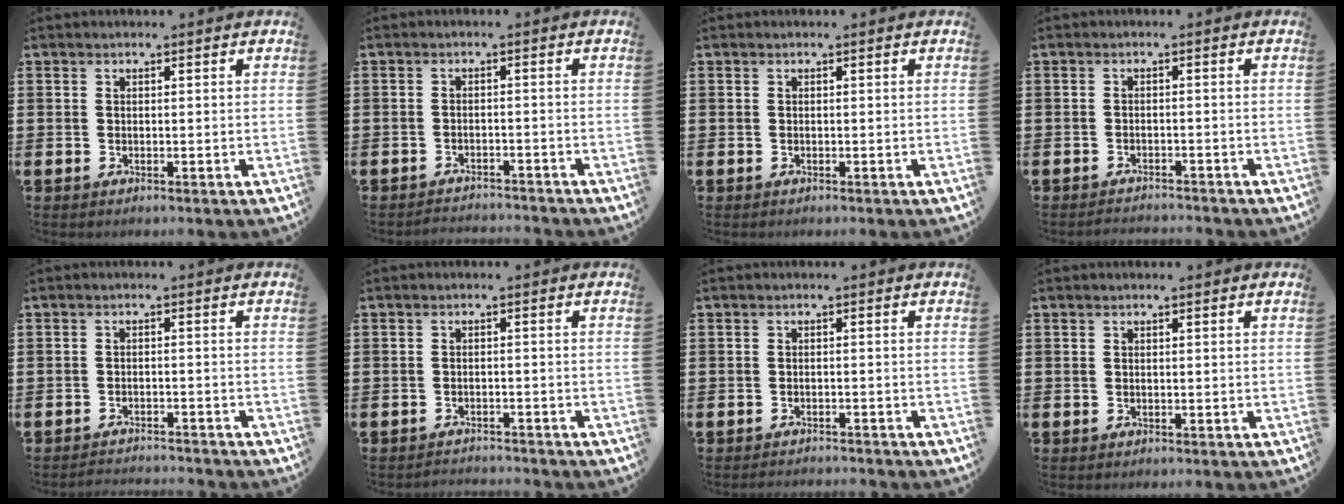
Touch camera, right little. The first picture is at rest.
{"total": 1.7, "force": [-1.7, 0.0, -0.2], "torque": [-0.003, 0.003, -0.037]}
{"total": 0.0}
{"total": 1.3, "force": [-1.3, -0.1, -0.1], "torque": [-0.001, 0.003, -0.027]}
{"total": 1.8, "force": [-1.8, -0.1, -0.1], "torque": [-0.002, 0.005, -0.038]}
{"total": 1.4, "force": [-1.4, -0.1, -0.2], "torque": [-0.001, 0.004, -0.030]}
{"total": 1.2, "force": [-1.2, -0.1, -0.1], "torque": [-0.001, 0.003, -0.025]}
{"total": 0.0}